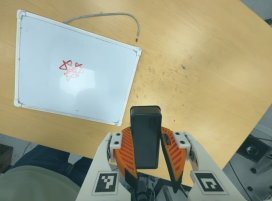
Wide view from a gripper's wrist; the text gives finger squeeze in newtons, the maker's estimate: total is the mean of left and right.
{"total": 8.9, "left": 7.9, "right": 9.9}